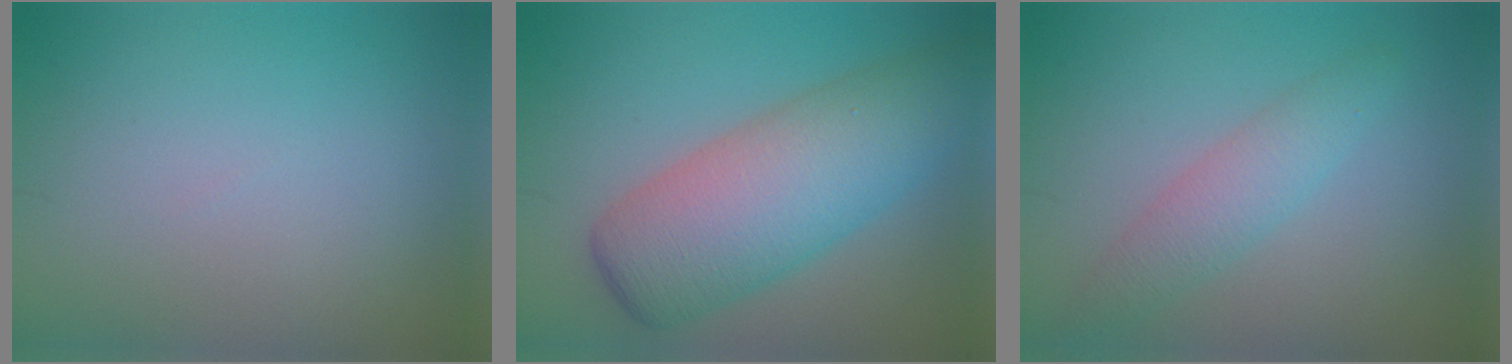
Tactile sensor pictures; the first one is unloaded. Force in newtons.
{"total": 9.4, "press": 9.4, "slide": 0.3}
{"total": 2.9, "press": 2.9, "slide": 0.1}